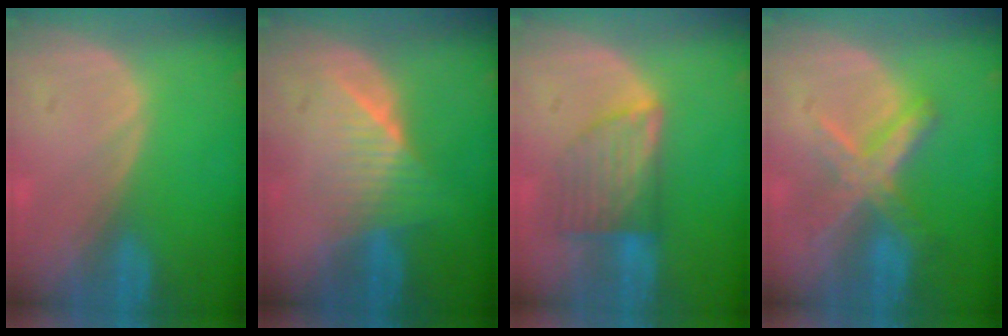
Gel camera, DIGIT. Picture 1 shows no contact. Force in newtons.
{"total": 6.2, "press": 5.8, "slide": 2.1}
{"total": 7.2, "press": 6.4, "slide": 3.4}
{"total": 7.1, "press": 6.2, "slide": 3.6}